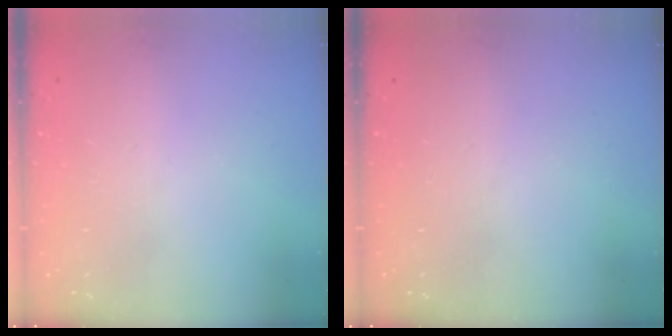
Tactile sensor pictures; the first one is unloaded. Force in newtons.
{"total": 0.0}